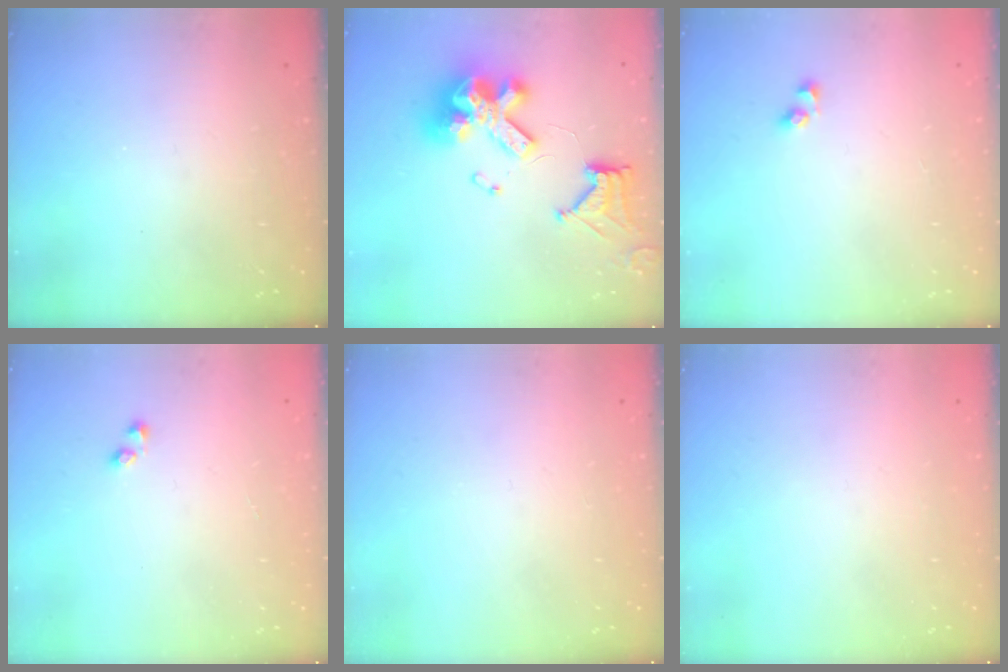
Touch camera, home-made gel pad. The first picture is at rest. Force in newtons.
{"total": 17.3, "press": 17.2, "slide": 1.9}
{"total": 3.8, "press": 3.8, "slide": 0.7}
{"total": 1.0, "press": 0.9, "slide": 0.5}
{"total": 0.0}
{"total": 0.0}